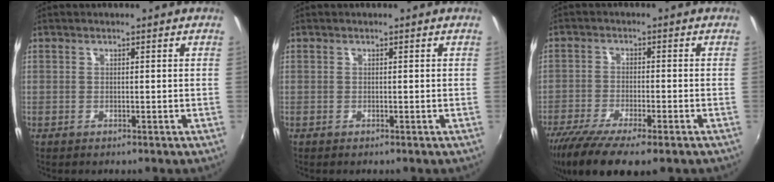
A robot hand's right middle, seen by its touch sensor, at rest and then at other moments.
{"total": 0.0}
{"total": 12.1, "force": [-8.7, 2.6, 8.0], "torque": [-0.173, -0.048, -0.152]}